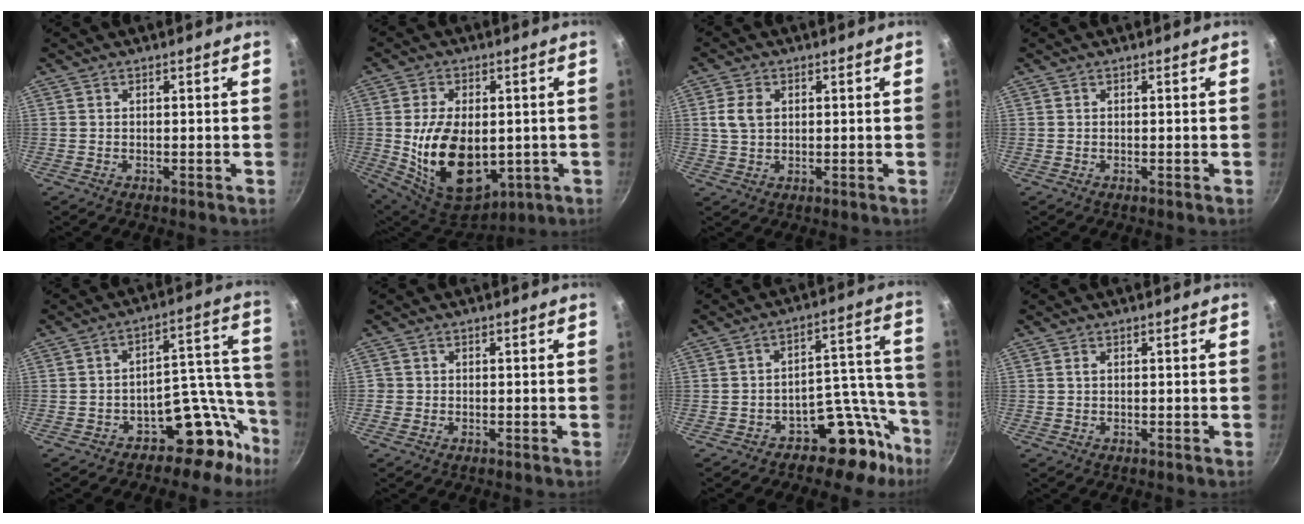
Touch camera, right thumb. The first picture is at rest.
{"total": 17.6, "force": [-1.8, 10.7, 13.8], "torque": [-0.217, -0.014, 0.002]}
{"total": 4.7, "force": [1.0, 3.3, 3.2], "torque": [-0.063, 0.001, 0.021]}
{"total": 0.0}
{"total": 11.4, "force": [-7.9, 5.6, 5.9], "torque": [-0.019, 0.133, -0.119]}
{"total": 1.2, "force": [-0.2, 1.2, 0.0], "torque": [0.007, 0.006, -0.007]}
{"total": 11.7, "force": [-8.2, 5.8, 6.1], "torque": [-0.024, 0.121, -0.121]}
{"total": 0.6, "force": [0.1, 0.4, 0.4], "torque": [-0.010, 0.001, 0.002]}